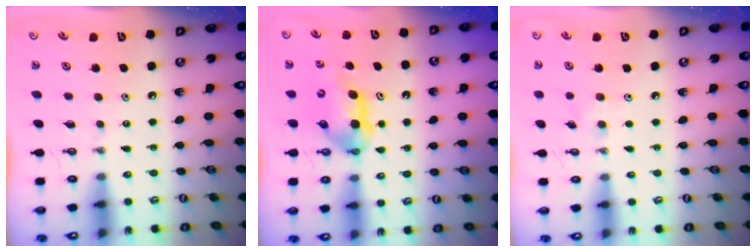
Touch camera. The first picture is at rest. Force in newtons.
{"total": 6.3, "press": 6.1, "slide": 1.4}
{"total": 3.6, "press": 3.5, "slide": 0.9}